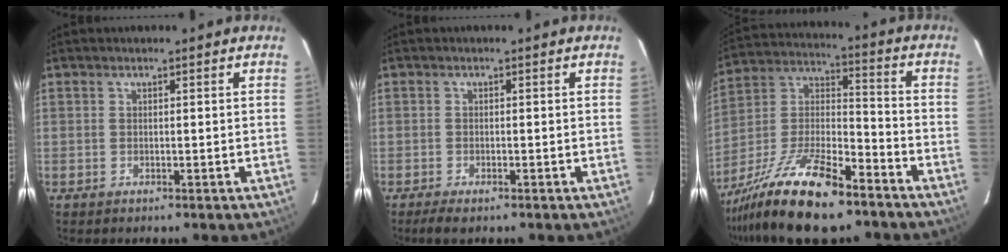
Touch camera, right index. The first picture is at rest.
{"total": 3.0, "force": [-2.2, 0.8, 1.8], "torque": [-0.033, -0.007, -0.033]}
{"total": 17.8, "force": [-13.5, 3.5, 11.1], "torque": [-0.237, -0.010, -0.247]}